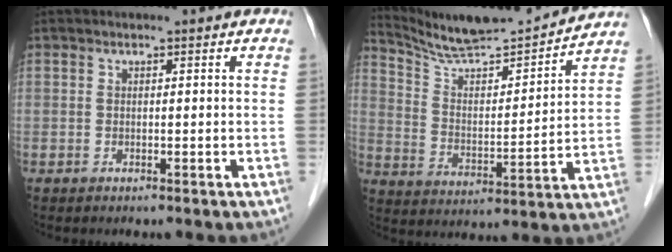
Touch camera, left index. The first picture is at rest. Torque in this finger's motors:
{"motor_torque": [0.15, -0.20, 0.04, 0.04]}